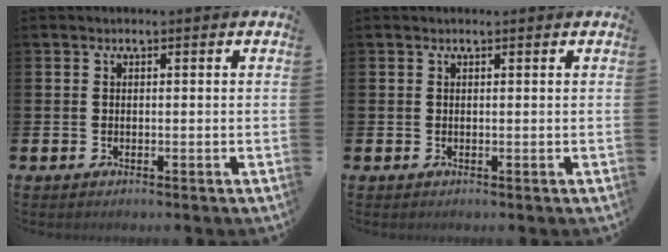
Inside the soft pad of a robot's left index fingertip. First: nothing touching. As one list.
[{"total": 0.0}]